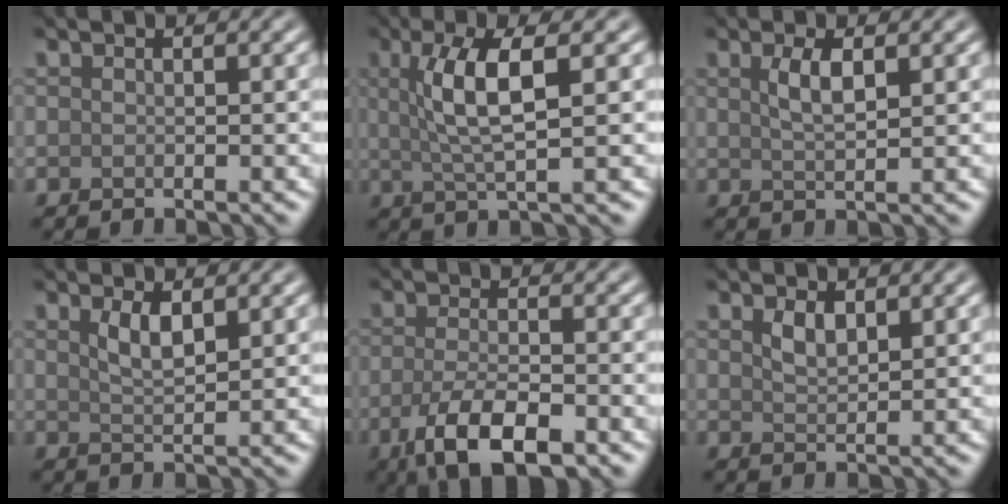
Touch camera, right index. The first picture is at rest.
{"total": 5.5, "force": [1.2, 1.3, 5.2], "torque": [-0.102, 0.006, 0.026]}
{"total": 2.3, "force": [0.9, 0.6, 2.0], "torque": [-0.039, 0.000, 0.018]}
{"total": 2.2, "force": [1.2, 0.6, 1.8], "torque": [-0.034, -0.004, 0.025]}
{"total": 6.0, "force": [-2.8, 2.2, 4.8], "torque": [-0.097, -0.009, -0.053]}
{"total": 1.7, "force": [1.1, 0.7, 1.2], "torque": [-0.025, -0.002, 0.024]}